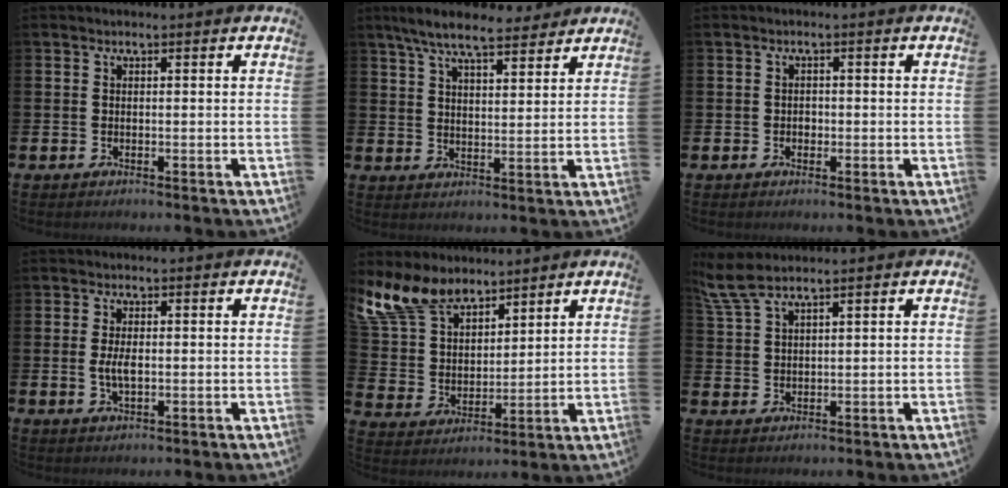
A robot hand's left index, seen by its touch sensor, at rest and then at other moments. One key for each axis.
{"total": 8.0, "fx": 7.2, "fy": 1.7, "fz": 3.1, "tx": -0.063, "ty": -0.028, "tz": 0.128}
{"total": 0.9, "fx": 0.0, "fy": 0.8, "fz": 0.5, "tx": 0.006, "ty": -0.001, "tz": -0.004}
{"total": 2.8, "fx": 0.2, "fy": 1.2, "fz": 2.5, "tx": -0.032, "ty": -0.002, "tz": -0.001}
{"total": 10.3, "fx": 8.6, "fy": 5.0, "fz": 2.7, "tx": -0.096, "ty": -0.036, "tz": 0.167}
{"total": 5.6, "fx": 4.6, "fy": 1.0, "fz": 3.0, "tx": -0.069, "ty": -0.008, "tz": 0.085}